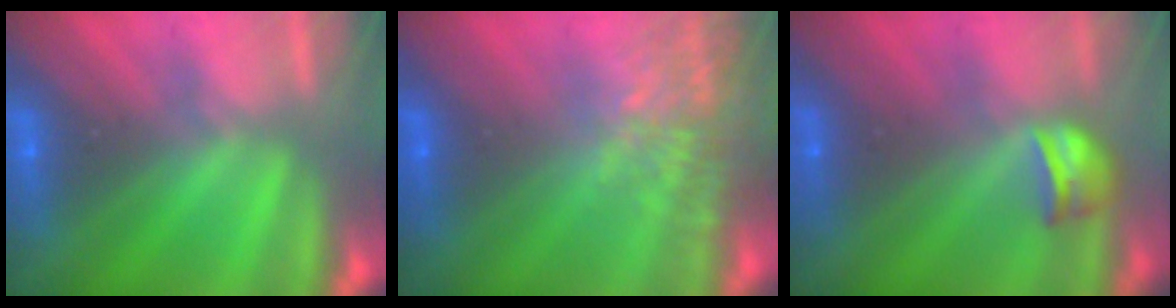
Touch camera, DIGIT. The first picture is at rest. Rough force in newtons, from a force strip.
{"total": 7.1}
{"total": 2.3}